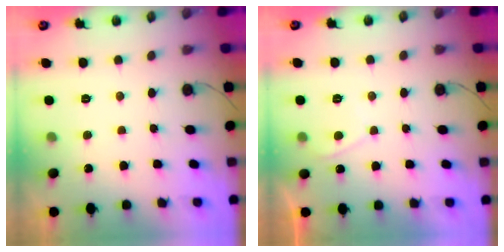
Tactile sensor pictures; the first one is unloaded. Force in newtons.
{"total": 2.3, "press": 2.2, "slide": 0.7}